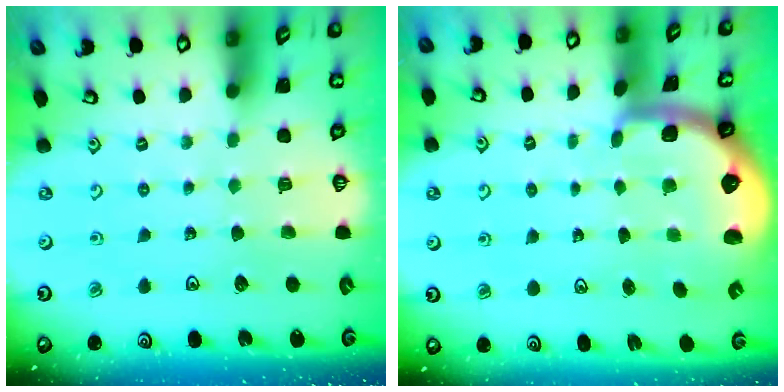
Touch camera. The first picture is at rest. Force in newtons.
{"total": 2.4, "press": 2.3, "slide": 0.8}